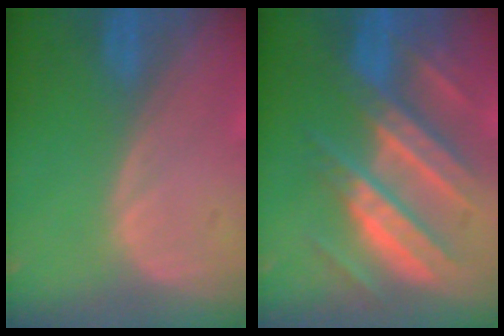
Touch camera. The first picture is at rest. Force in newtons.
{"total": 10.8, "press": 10.7, "slide": 1.1}